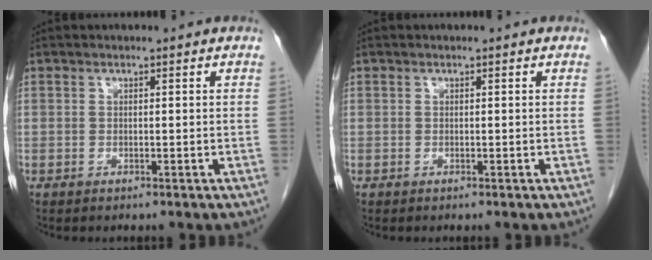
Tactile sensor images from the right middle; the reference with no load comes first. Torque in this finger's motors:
{"motor_torque": [-0.09, -0.09, -0.02, -0.01]}